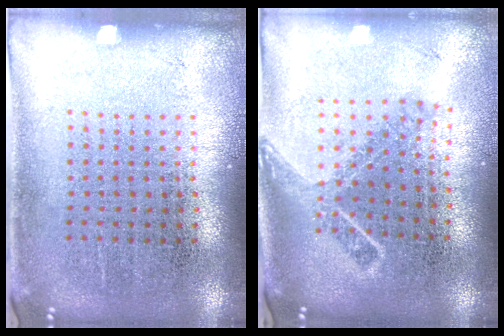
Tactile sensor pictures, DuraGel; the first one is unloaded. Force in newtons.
{"total": 1.7, "press": 1.2, "slide": 1.1}